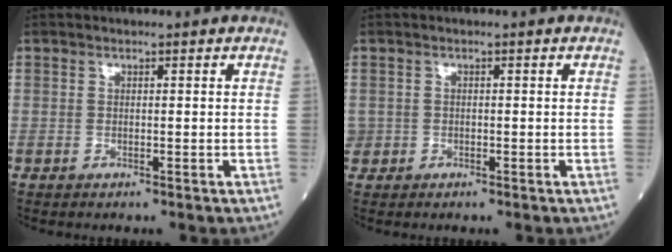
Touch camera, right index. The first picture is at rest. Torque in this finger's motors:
{"motor_torque": [0.07, 0.01, 0.02, -0.02]}